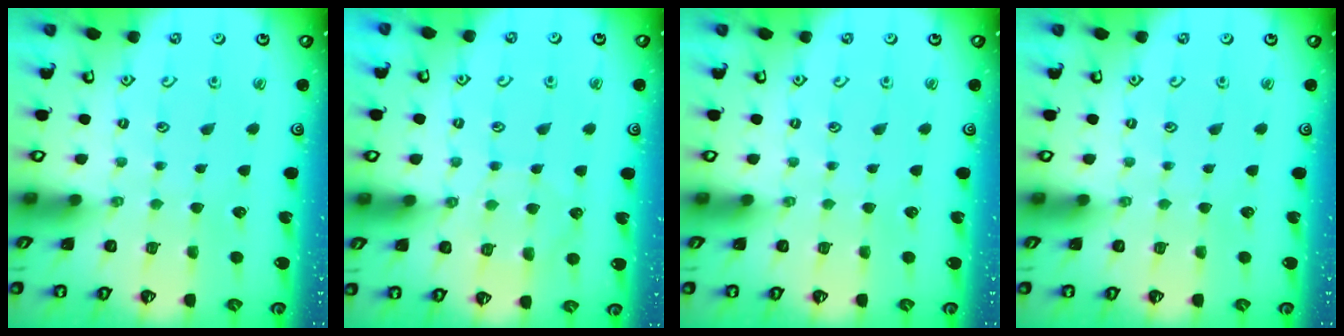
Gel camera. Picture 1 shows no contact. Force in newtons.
{"total": 6.4, "press": 6.4, "slide": 0.7}
{"total": 0.0}
{"total": 0.0}